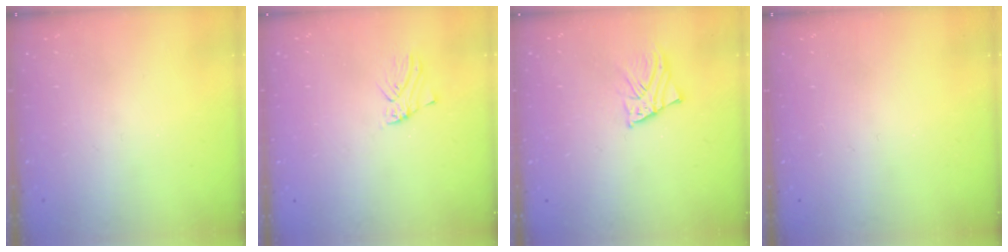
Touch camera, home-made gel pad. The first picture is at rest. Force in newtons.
{"total": 0.8, "press": 0.8, "slide": 0.2}
{"total": 2.8, "press": 2.8, "slide": 0.2}
{"total": 0.0}